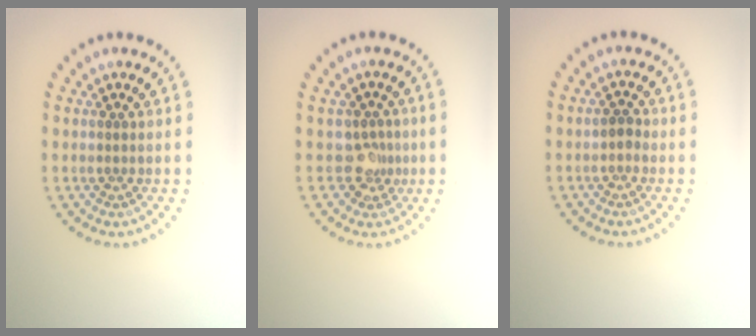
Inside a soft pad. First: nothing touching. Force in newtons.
{"total": 2.0, "press": 1.6, "slide": 1.3}
{"total": 1.0, "press": 0.9, "slide": 0.3}